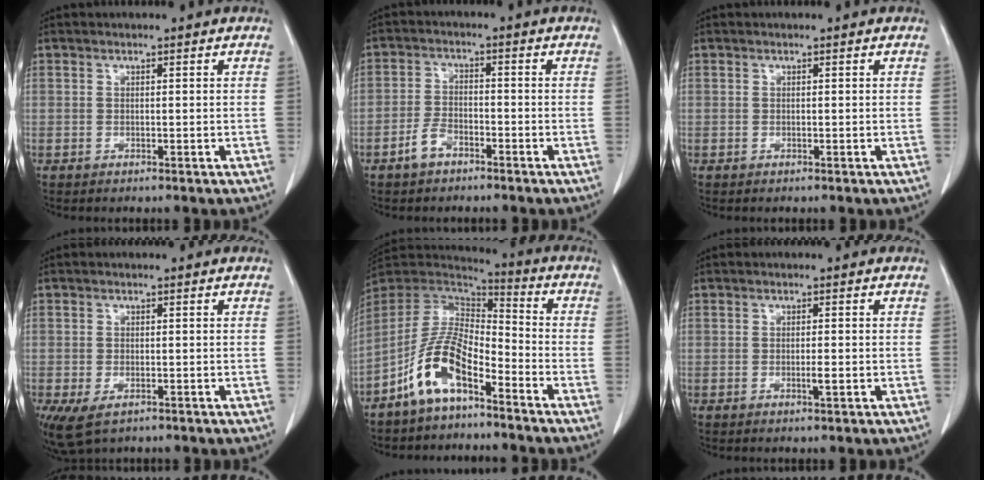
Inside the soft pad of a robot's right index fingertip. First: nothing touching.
{"total": 3.8, "force": [-2.7, 2.0, 2.0], "torque": [-0.043, 0.005, -0.049]}
{"total": 0.0}
{"total": 5.2, "force": [-2.8, 2.8, 3.4], "torque": [-0.069, -0.012, -0.043]}
{"total": 10.9, "force": [-6.5, 3.9, 7.8], "torque": [-0.173, 0.012, -0.129]}
{"total": 1.4, "force": [-0.4, 0.1, 1.4], "torque": [-0.025, -0.002, -0.004]}